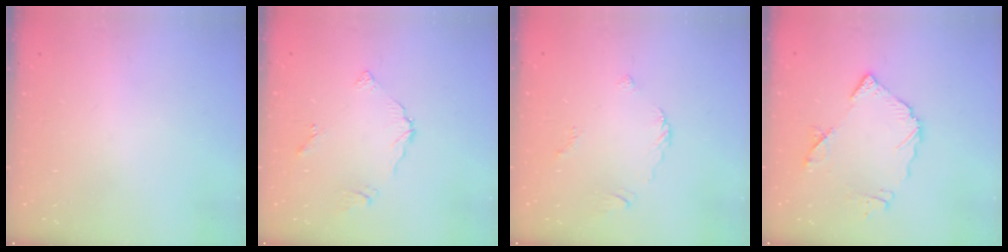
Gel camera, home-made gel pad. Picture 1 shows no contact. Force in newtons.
{"total": 5.1, "press": 5.1, "slide": 0.6}
{"total": 2.2, "press": 2.1, "slide": 0.7}
{"total": 10.7, "press": 10.7, "slide": 1.1}